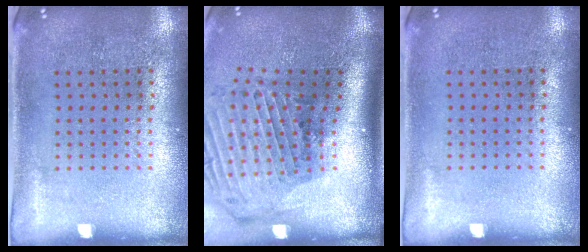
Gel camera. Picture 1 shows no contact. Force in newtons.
{"total": 3.1, "press": 2.2, "slide": 2.2}
{"total": 0.0}